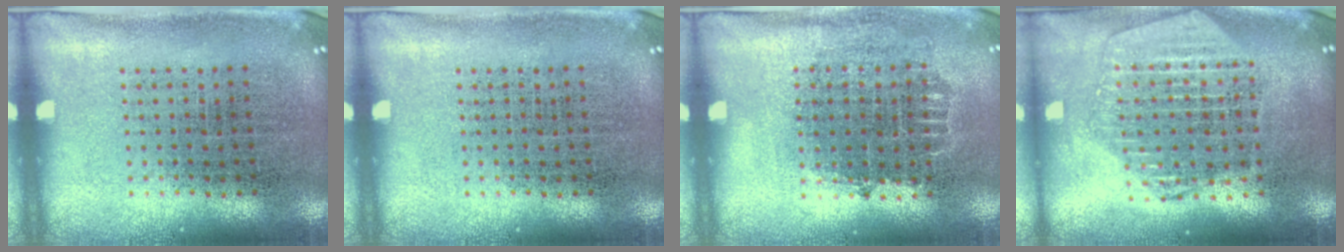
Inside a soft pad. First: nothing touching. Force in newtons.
{"total": 0.0}
{"total": 0.7, "press": 0.6, "slide": 0.3}
{"total": 2.2, "press": 2.0, "slide": 1.0}